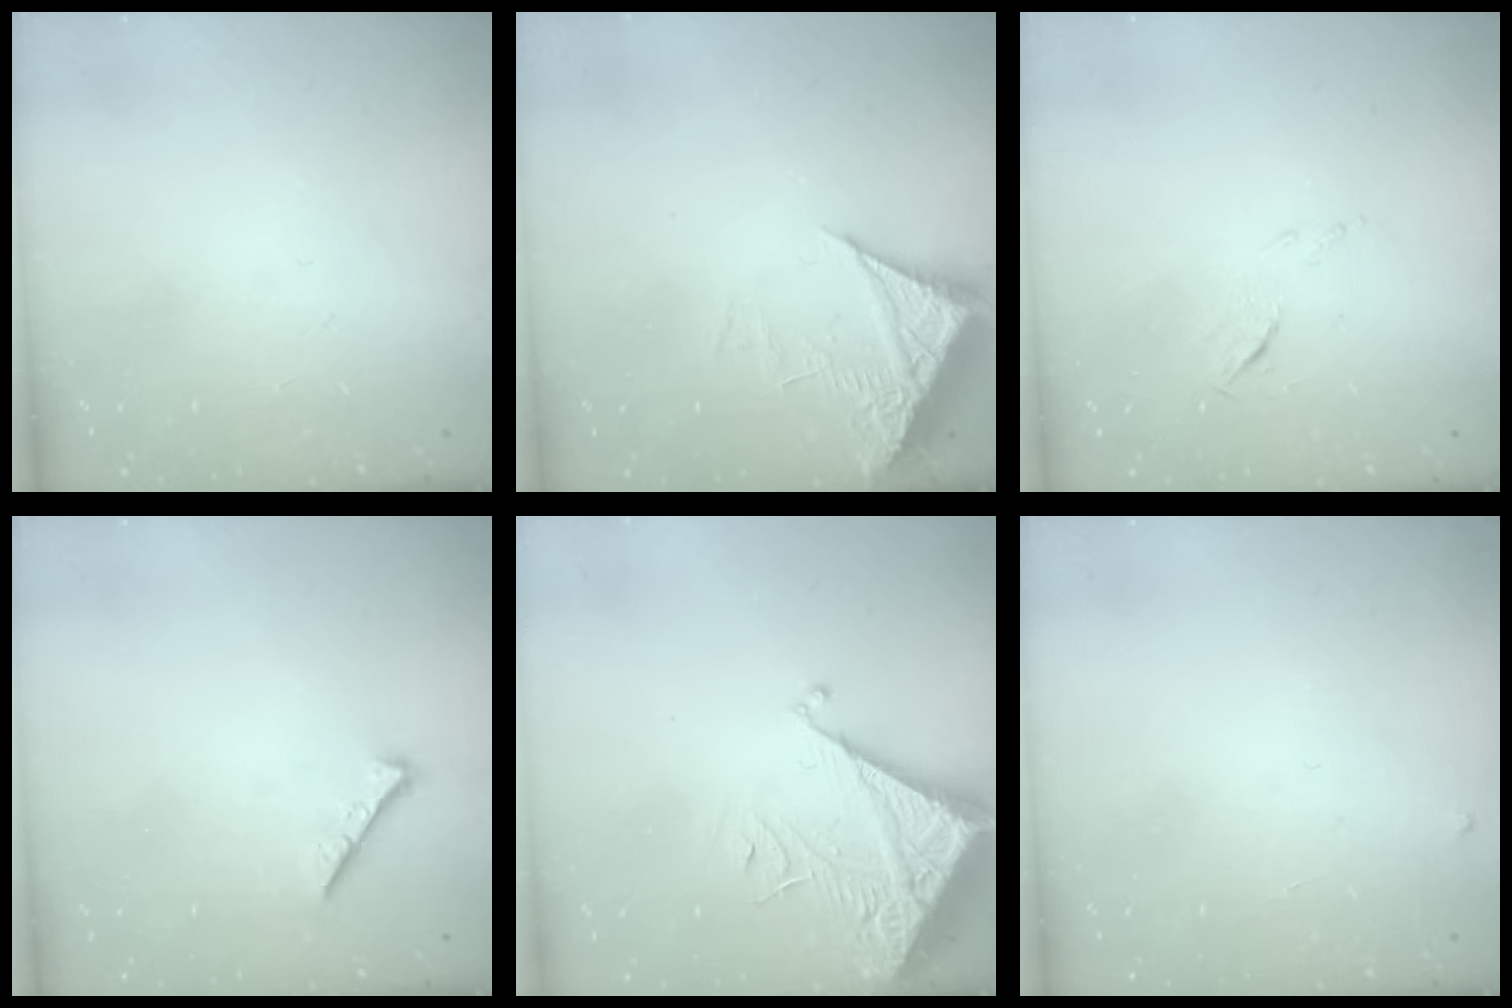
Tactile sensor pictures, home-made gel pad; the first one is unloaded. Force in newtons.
{"total": 6.6, "press": 6.6, "slide": 0.8}
{"total": 5.1, "press": 5.0, "slide": 0.8}
{"total": 0.0}
{"total": 7.0, "press": 7.0, "slide": 0.6}
{"total": 2.3, "press": 2.3, "slide": 0.3}